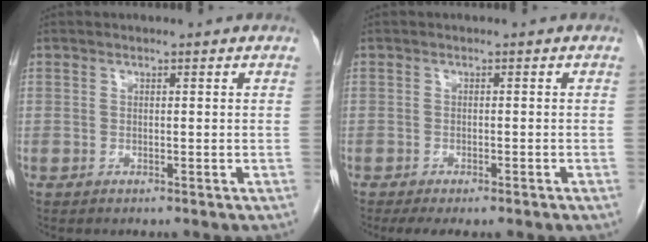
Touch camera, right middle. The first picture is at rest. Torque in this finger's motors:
{"motor_torque": [1.21, -0.92, 0.12, 0.11]}